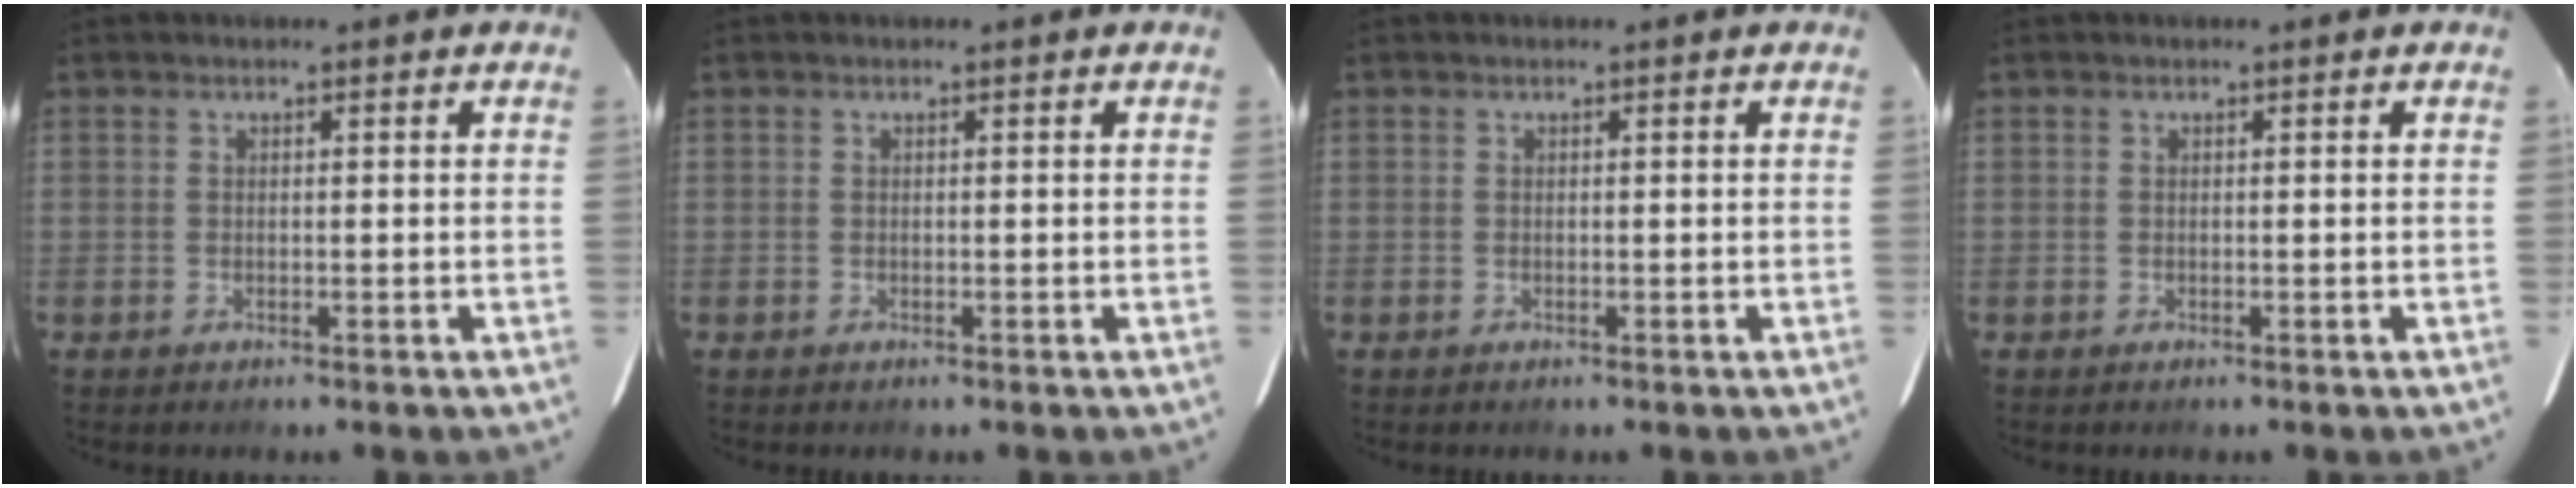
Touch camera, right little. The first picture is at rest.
{"total": 0.0}
{"total": 0.0}
{"total": 0.0}